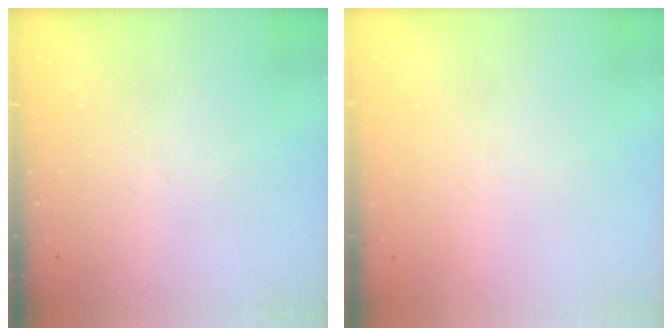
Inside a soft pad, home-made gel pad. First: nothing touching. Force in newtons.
{"total": 1.6, "press": 1.6, "slide": 0.1}